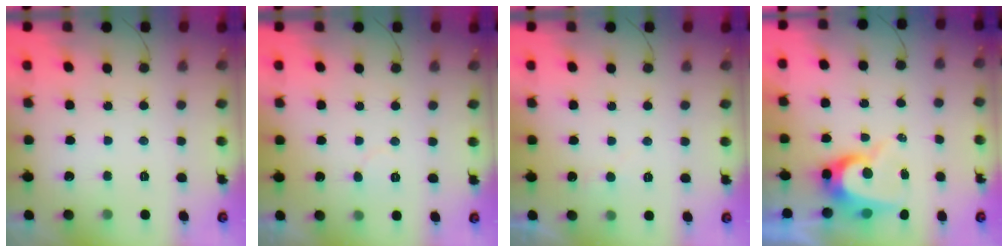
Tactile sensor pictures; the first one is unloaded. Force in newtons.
{"total": 3.7, "press": 3.7, "slide": 0.4}
{"total": 3.9, "press": 3.8, "slide": 0.5}
{"total": 7.7, "press": 7.7, "slide": 0.7}